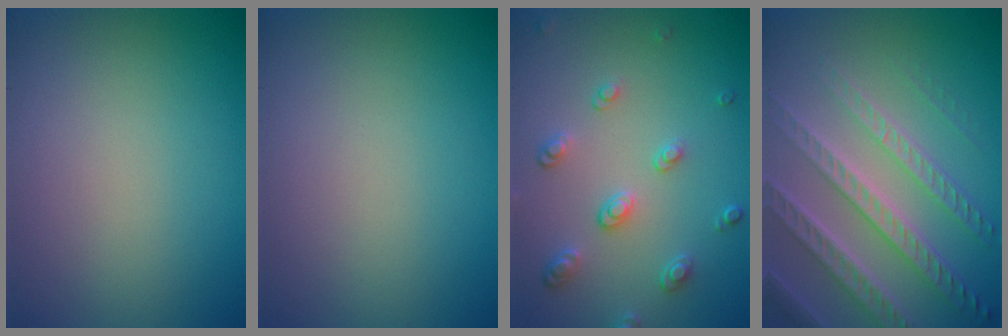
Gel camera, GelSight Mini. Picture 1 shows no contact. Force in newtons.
{"total": 0.0}
{"total": 2.6, "press": 2.5, "slide": 0.7}
{"total": 6.8, "press": 4.9, "slide": 4.8}